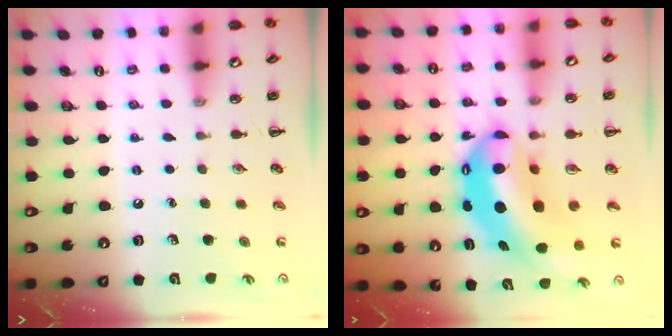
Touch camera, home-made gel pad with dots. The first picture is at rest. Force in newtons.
{"total": 12.1, "press": 11.6, "slide": 3.2}